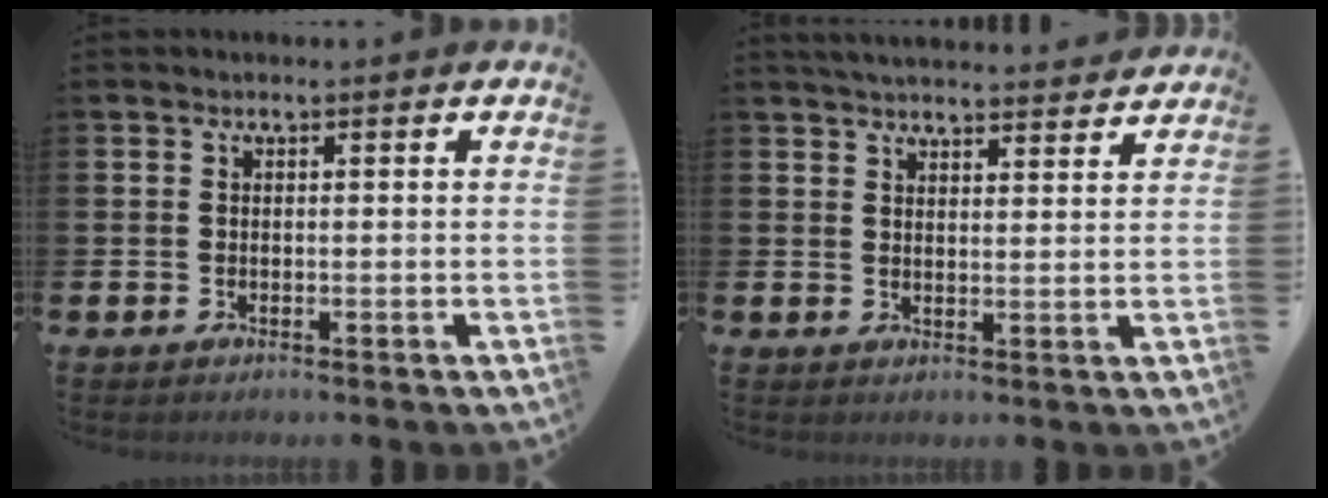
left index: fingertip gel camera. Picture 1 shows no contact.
{"total": 4.2, "force": [4.2, 0.2, 0.5], "torque": [-0.014, -0.024, 0.075]}